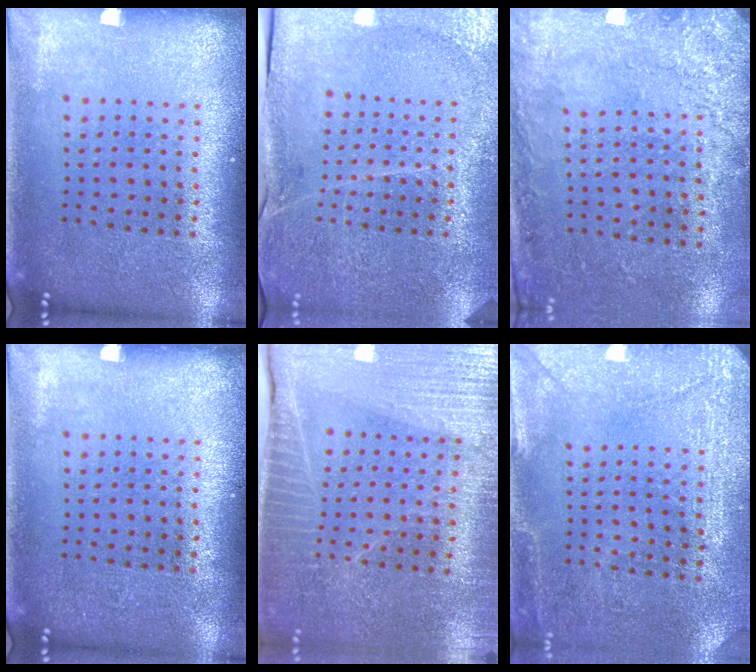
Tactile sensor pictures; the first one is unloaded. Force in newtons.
{"total": 3.3, "press": 3.2, "slide": 0.6}
{"total": 2.7, "press": 2.0, "slide": 1.8}
{"total": 0.0}
{"total": 3.5, "press": 3.5, "slide": 0.4}
{"total": 2.9, "press": 2.7, "slide": 1.0}